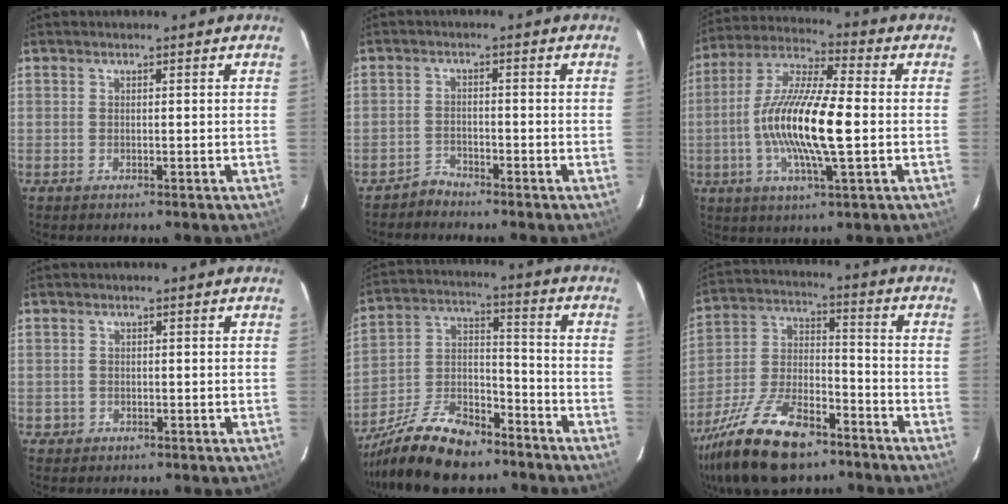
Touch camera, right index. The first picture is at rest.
{"total": 2.3, "force": [-2.2, 0.6, -0.4], "torque": [0.007, 0.005, -0.044]}
{"total": 16.2, "force": [-2.0, 3.0, 15.8], "torque": [-0.307, 0.000, -0.046]}
{"total": 1.2, "force": [-0.4, 1.1, 0.0], "torque": [0.000, 0.005, -0.002]}
{"total": 18.1, "force": [-13.6, 7.3, 9.4], "torque": [-0.204, 0.000, -0.238]}
{"total": 21.2, "force": [-14.6, 8.8, 12.5], "torque": [-0.262, -0.013, -0.255]}